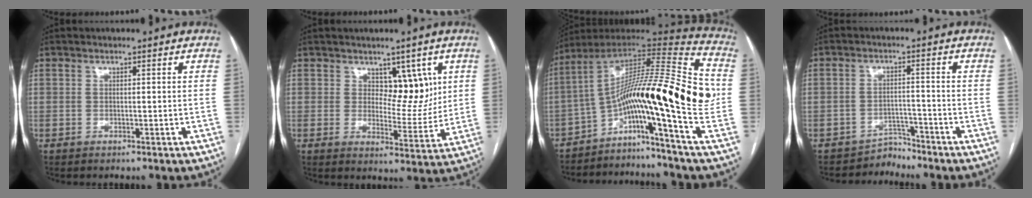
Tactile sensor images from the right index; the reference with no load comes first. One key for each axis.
{"total": 6.6, "fx": 3.1, "fy": 3.6, "fz": 4.6, "tx": -0.053, "ty": -0.003, "tz": 0.051}
{"total": 19.6, "fx": -4.2, "fy": 0.1, "fz": 19.2, "tx": -0.302, "ty": 0.046, "tz": -0.074}
{"total": 3.1, "fx": -2.8, "fy": 0.7, "fz": -1.1, "tx": 0.024, "ty": 0.005, "tz": -0.043}